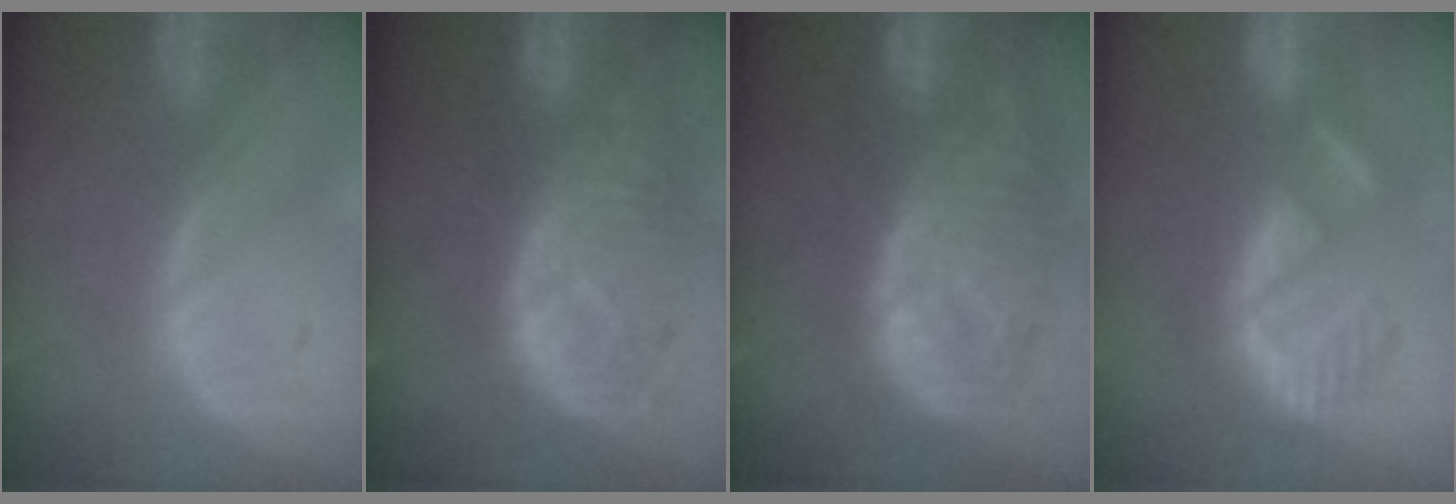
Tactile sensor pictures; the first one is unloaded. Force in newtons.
{"total": 10.9, "press": 9.6, "slide": 5.2}
{"total": 12.5, "press": 10.9, "slide": 6.2}
{"total": 9.4, "press": 8.2, "slide": 4.7}